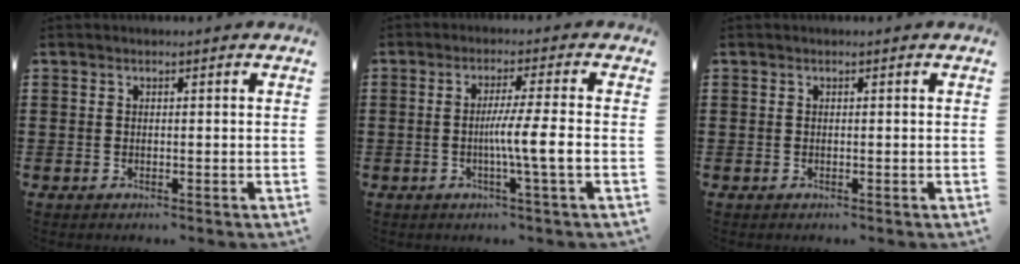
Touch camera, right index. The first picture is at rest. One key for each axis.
{"total": 6.1, "fx": -1.1, "fy": -0.6, "fz": 6.0, "tx": -0.104, "ty": -0.010, "tz": -0.024}
{"total": 0.0}